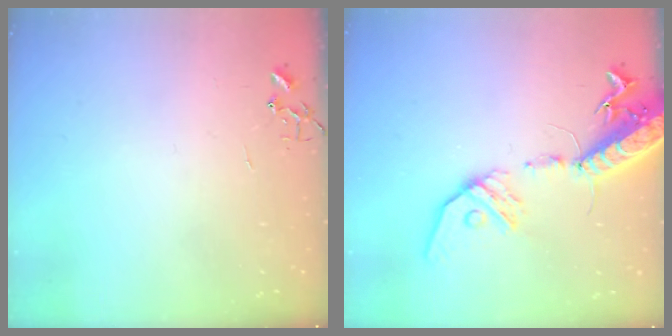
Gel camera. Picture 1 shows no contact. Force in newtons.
{"total": 18.2, "press": 17.7, "slide": 4.0}